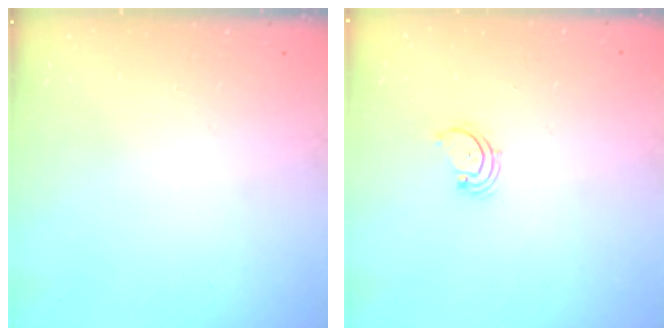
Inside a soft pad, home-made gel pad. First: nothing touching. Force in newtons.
{"total": 1.7, "press": 1.6, "slide": 0.2}